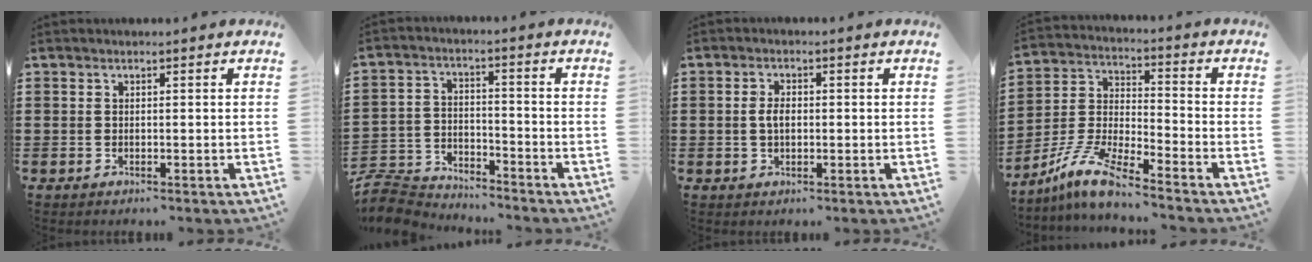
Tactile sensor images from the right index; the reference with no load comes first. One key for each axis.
{"total": 7.0, "fx": -6.8, "fy": 1.4, "fz": 0.6, "tx": -0.030, "ty": 0.011, "tz": -0.141}
{"total": 2.7, "fx": 0.0, "fy": 1.5, "fz": 2.2, "tx": -0.045, "ty": 0.006, "tz": -0.002}
{"total": 8.6, "fx": -7.5, "fy": 0.3, "fz": 4.3, "tx": -0.114, "ty": -0.008, "tz": -0.155}